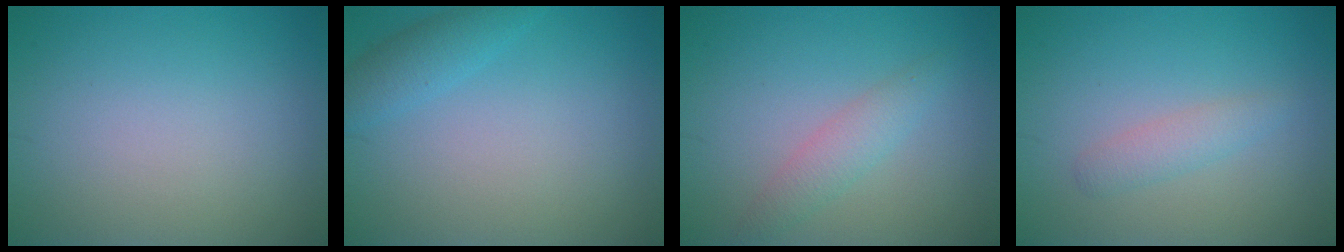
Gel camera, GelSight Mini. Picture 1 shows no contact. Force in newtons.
{"total": 2.1, "press": 2.1, "slide": 0.2}
{"total": 2.1, "press": 2.1, "slide": 0.1}
{"total": 1.1, "press": 1.1, "slide": 0.1}